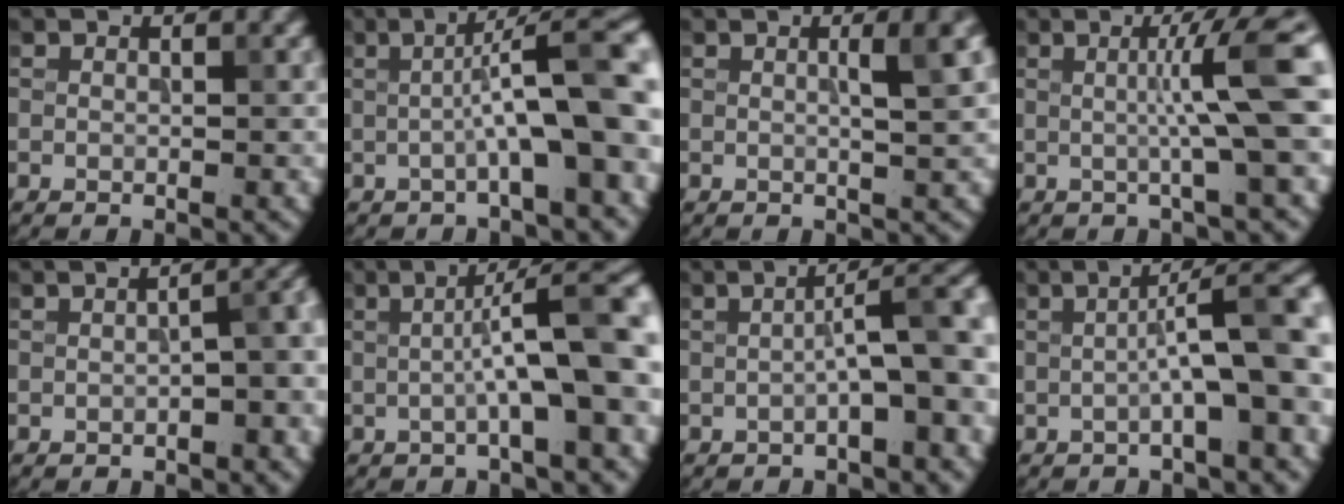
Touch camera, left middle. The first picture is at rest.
{"total": 9.1, "force": [-0.2, 1.8, 8.9], "torque": [-0.124, 0.018, -0.008]}
{"total": 4.0, "force": [0.8, 1.0, 3.8], "torque": [-0.045, 0.009, 0.007]}
{"total": 6.1, "force": [0.5, 0.5, 6.1], "torque": [-0.094, 0.006, 0.006]}
{"total": 4.0, "force": [-0.8, 1.5, 3.6], "torque": [-0.037, 0.008, -0.007]}
{"total": 8.6, "force": [0.1, 1.7, 8.5], "torque": [-0.116, 0.015, -0.004]}
{"total": 5.9, "force": [-0.6, 1.3, 5.7], "torque": [-0.080, 0.015, -0.010]}
{"total": 7.1, "force": [-0.4, 1.4, 7.0], "torque": [-0.097, 0.019, -0.009]}